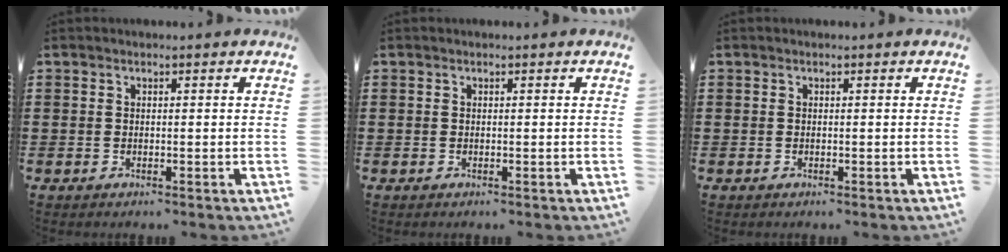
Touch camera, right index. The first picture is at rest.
{"total": 0.0}
{"total": 0.0}